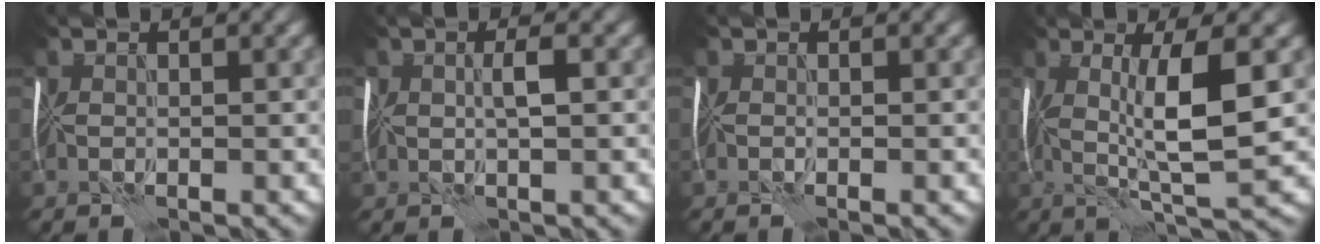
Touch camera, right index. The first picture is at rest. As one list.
[{"total": 2.0, "force": [0.3, 0.6, 1.8], "torque": [-0.035, 0.004, 0.007]}, {"total": 0.5, "force": [-0.3, 0.0, 0.4], "torque": [-0.005, -0.006, -0.002]}, {"total": 7.1, "force": [0.7, 1.2, 7.0], "torque": [-0.128, 0.001, 0.016]}]